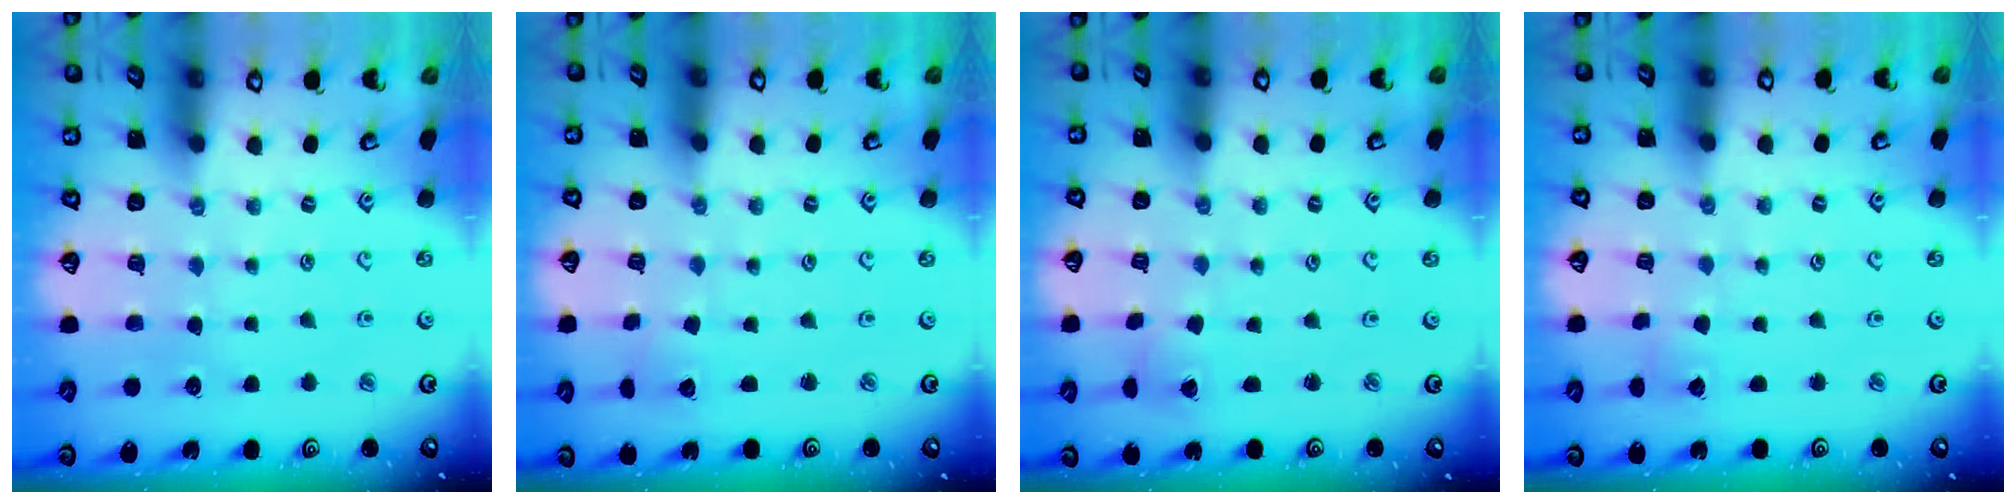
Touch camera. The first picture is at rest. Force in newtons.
{"total": 1.2, "press": 1.2, "slide": 0.0}
{"total": 2.1, "press": 2.1, "slide": 0.1}
{"total": 2.7, "press": 2.7, "slide": 0.3}